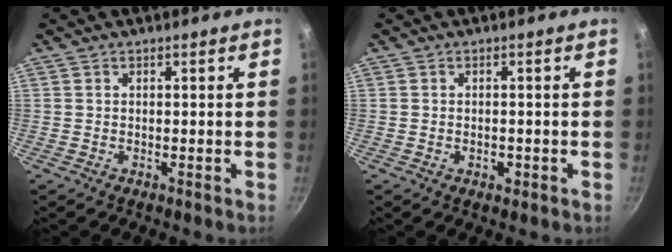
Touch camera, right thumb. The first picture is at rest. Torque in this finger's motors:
{"motor_torque": [-0.28, 0.10, -0.66, 0.21, -0.02]}